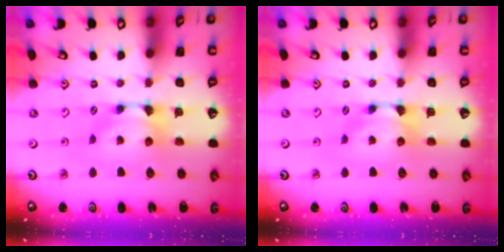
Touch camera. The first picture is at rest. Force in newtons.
{"total": 0.0}